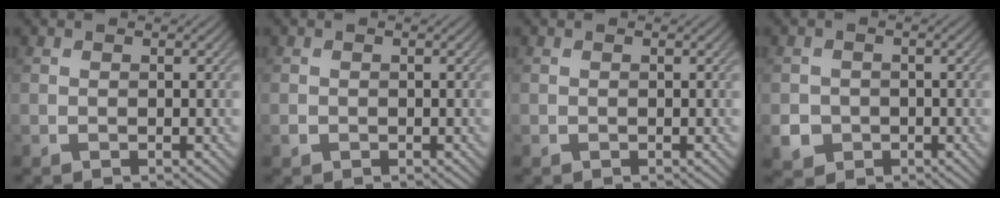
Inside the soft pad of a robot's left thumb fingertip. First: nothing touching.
{"total": 0.5, "force": [-0.3, 0.4, 0.1], "torque": [-0.003, -0.003, -0.006]}
{"total": 0.0}
{"total": 3.5, "force": [-1.3, 3.1, 0.9], "torque": [-0.020, -0.009, -0.029]}